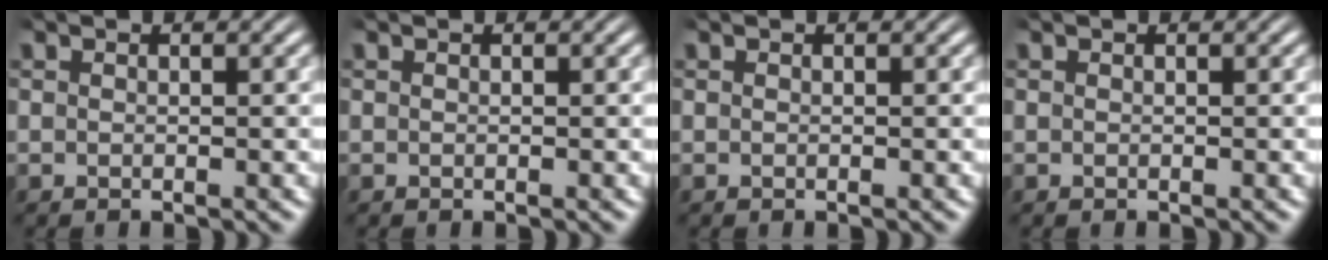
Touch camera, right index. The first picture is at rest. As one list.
[{"total": 0.0}, {"total": 0.0}, {"total": 0.0}]